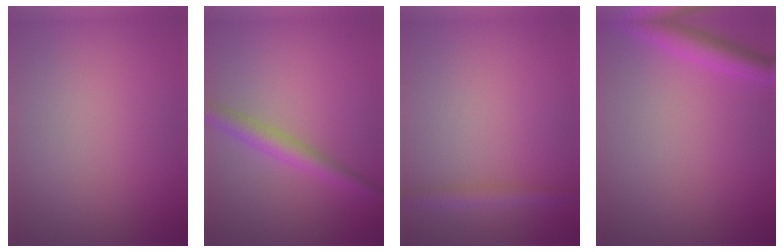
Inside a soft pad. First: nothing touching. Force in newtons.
{"total": 2.9, "press": 2.9, "slide": 0.1}
{"total": 1.7, "press": 1.7, "slide": 0.1}
{"total": 3.0, "press": 3.0, "slide": 0.2}